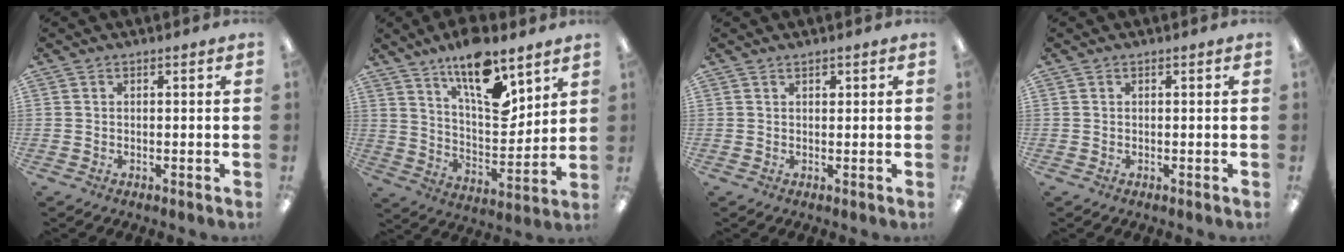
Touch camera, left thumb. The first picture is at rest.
{"total": 16.4, "force": [11.1, 6.1, 10.4], "torque": [-0.169, -0.063, 0.188]}
{"total": 1.0, "force": [0.7, 0.6, 0.4], "torque": [-0.009, 0.003, 0.012]}
{"total": 0.0}